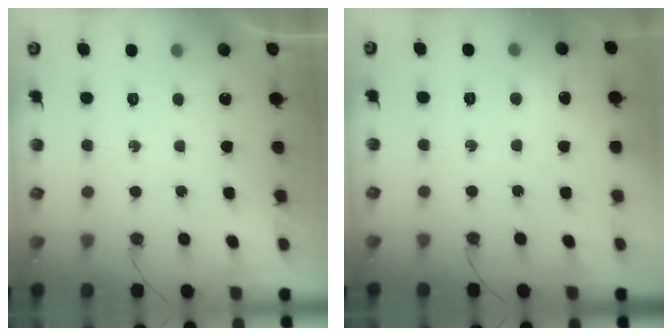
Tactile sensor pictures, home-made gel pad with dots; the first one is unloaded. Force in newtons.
{"total": 3.5, "press": 3.4, "slide": 0.8}